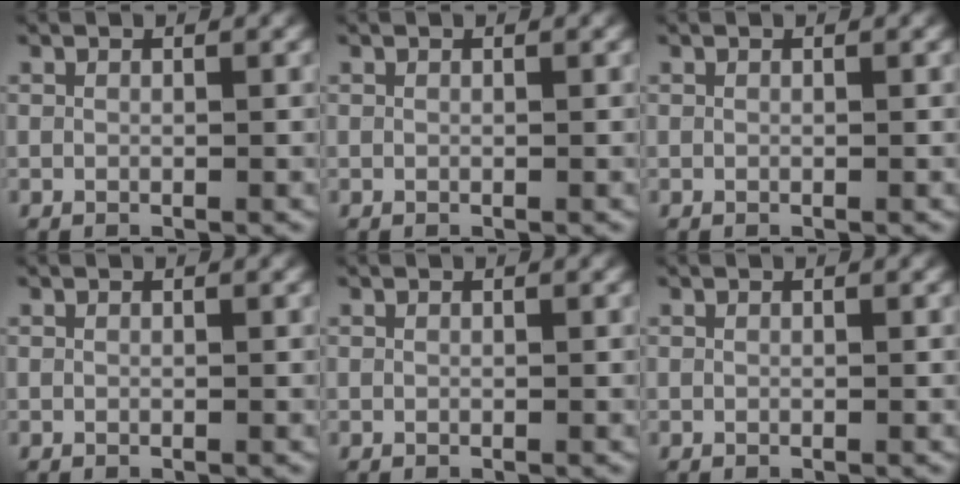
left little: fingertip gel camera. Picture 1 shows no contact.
{"total": 0.0}
{"total": 0.0}
{"total": 0.0}
{"total": 0.0}
{"total": 0.0}